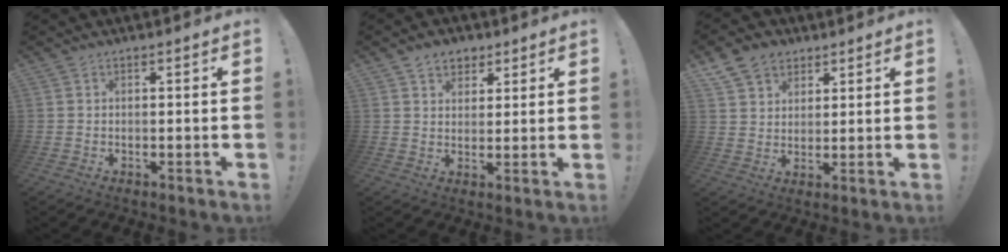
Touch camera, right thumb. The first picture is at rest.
{"total": 6.0, "force": [3.6, 4.6, 1.6], "torque": [-0.016, -0.016, 0.067]}
{"total": 8.6, "force": [5.4, 6.4, 2.2], "torque": [-0.038, -0.029, 0.108]}